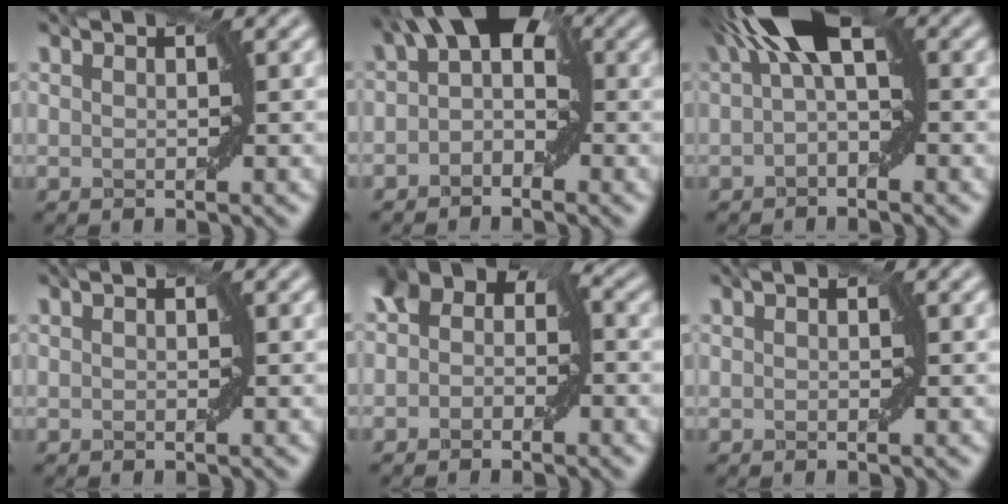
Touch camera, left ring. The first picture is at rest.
{"total": 5.6, "force": [0.5, 3.4, 4.4], "torque": [-0.044, 0.028, -0.013]}
{"total": 7.3, "force": [1.8, 2.9, 6.4], "torque": [-0.093, 0.029, 0.008]}
{"total": 0.0}
{"total": 4.1, "force": [0.0, 3.0, 2.8], "torque": [-0.030, 0.012, -0.011]}
{"total": 0.0}